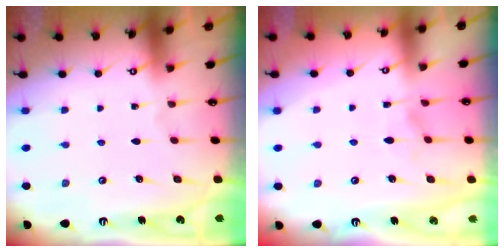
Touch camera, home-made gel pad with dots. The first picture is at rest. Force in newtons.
{"total": 2.6, "press": 2.3, "slide": 1.0}